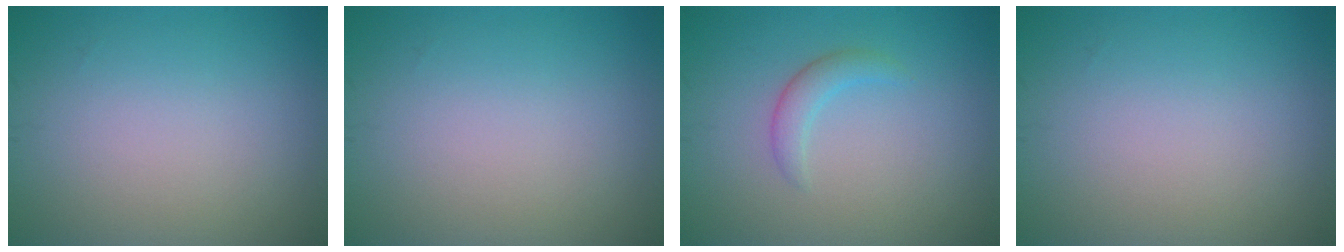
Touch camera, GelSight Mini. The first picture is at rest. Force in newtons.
{"total": 0.0}
{"total": 1.7, "press": 1.7, "slide": 0.2}
{"total": 0.0}